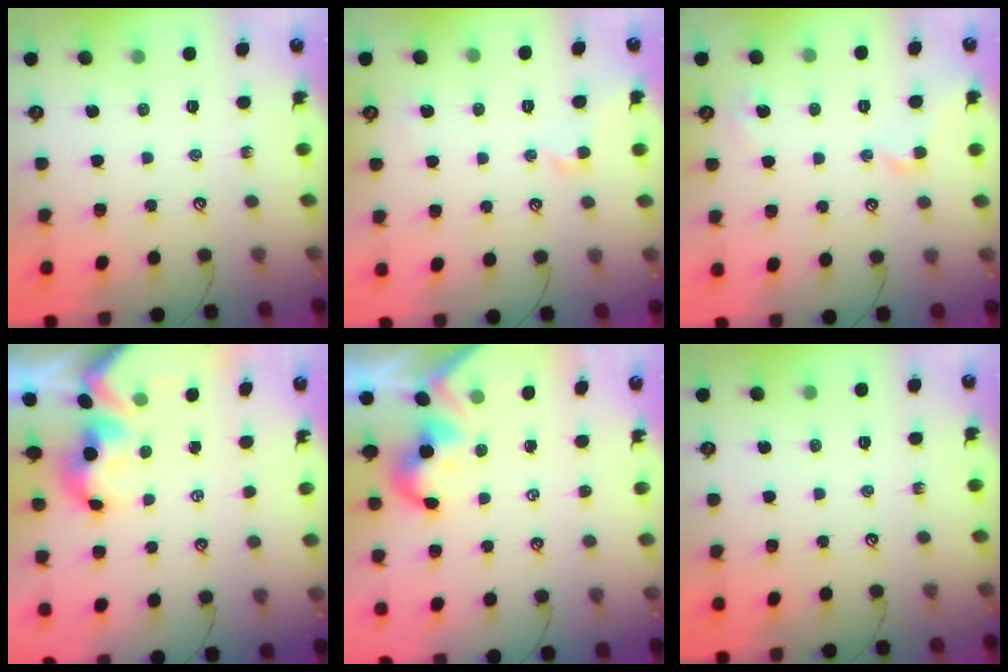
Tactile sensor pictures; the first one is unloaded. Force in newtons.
{"total": 0.8, "press": 0.8, "slide": 0.2}
{"total": 2.2, "press": 2.1, "slide": 0.6}
{"total": 1.7, "press": 1.5, "slide": 0.7}
{"total": 1.9, "press": 1.8, "slide": 0.5}
{"total": 0.0}